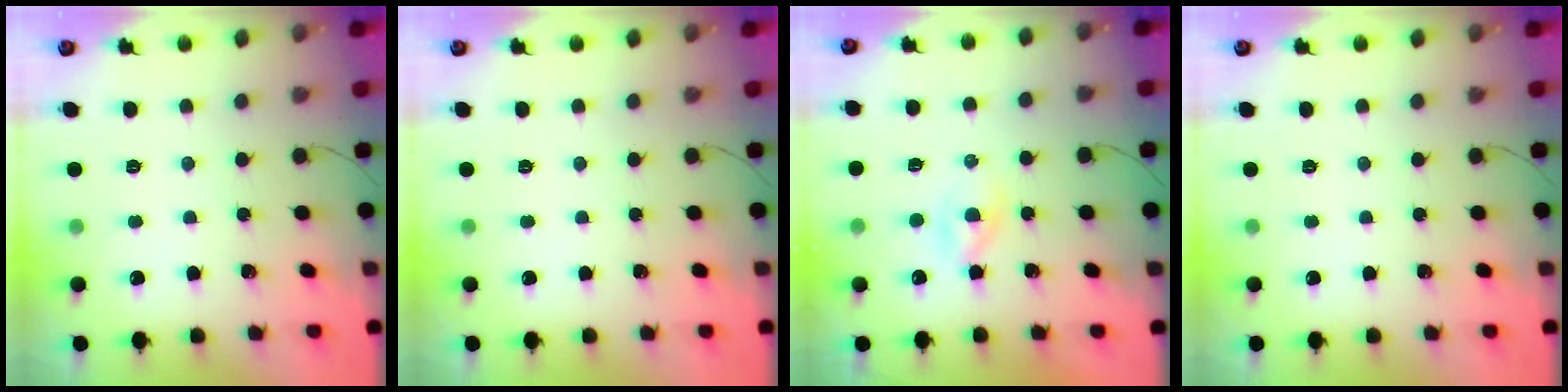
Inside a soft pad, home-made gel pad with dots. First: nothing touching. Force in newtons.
{"total": 0.0}
{"total": 1.9, "press": 1.6, "slide": 0.9}
{"total": 0.0}